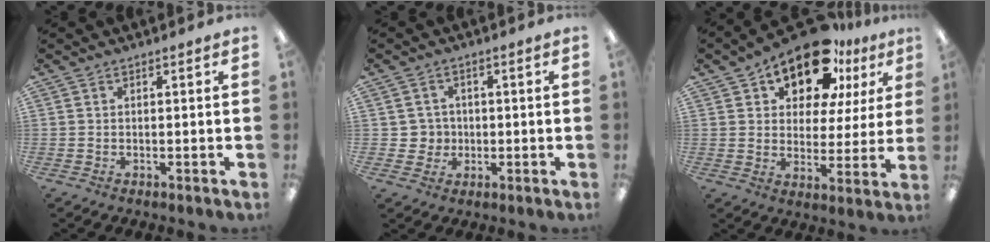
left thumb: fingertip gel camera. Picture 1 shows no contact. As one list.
[{"total": 4.1, "force": [0.2, 4.1, 0.3], "torque": [-0.009, 0.007, 0.002]}, {"total": 16.4, "force": [11.7, 7.8, 8.4], "torque": [-0.145, -0.066, 0.206]}]